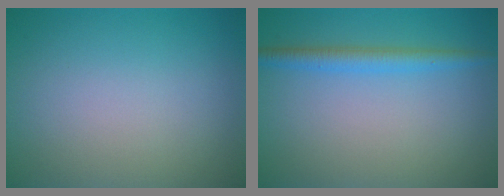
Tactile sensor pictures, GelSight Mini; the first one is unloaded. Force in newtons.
{"total": 2.4, "press": 2.4, "slide": 0.2}